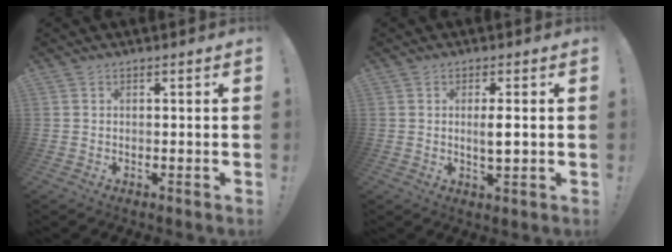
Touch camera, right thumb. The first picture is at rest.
{"total": 3.8, "force": [0.1, 0.9, 3.7], "torque": [-0.054, -0.007, -0.002]}